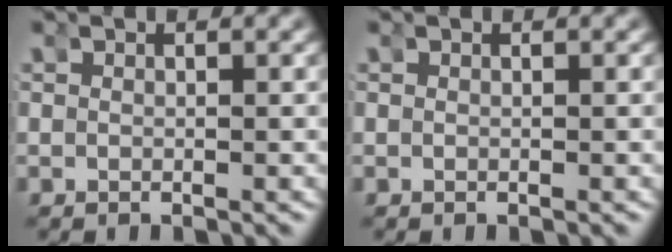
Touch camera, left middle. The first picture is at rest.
{"total": 0.0}